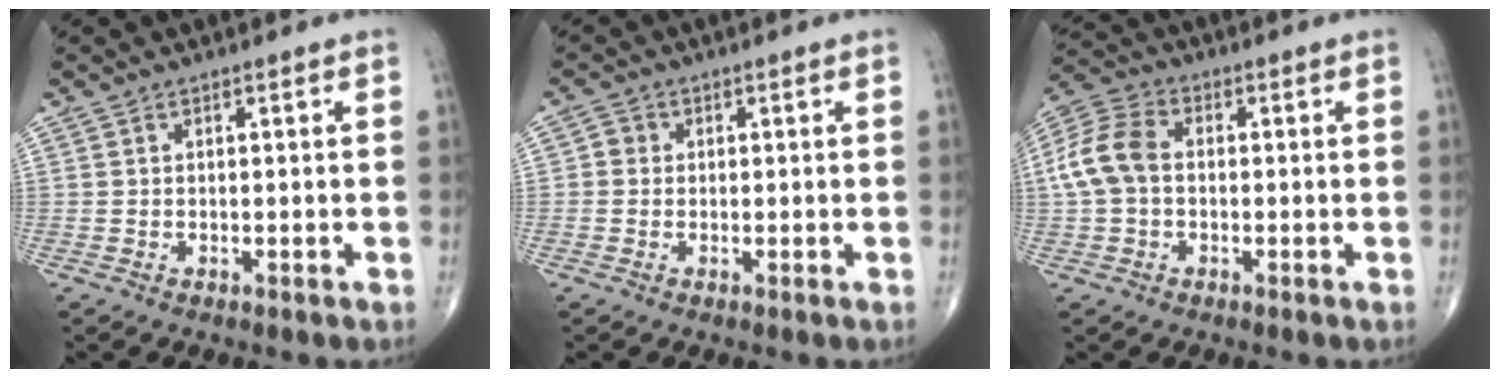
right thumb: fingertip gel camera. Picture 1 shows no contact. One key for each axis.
{"total": 2.0, "fx": 0.1, "fy": 1.9, "fz": 0.4, "tx": 0.007, "ty": 0.006, "tz": -0.002}
{"total": 9.2, "fx": 0.0, "fy": 6.6, "fz": 6.4, "tx": -0.137, "ty": 0.028, "tz": -0.011}